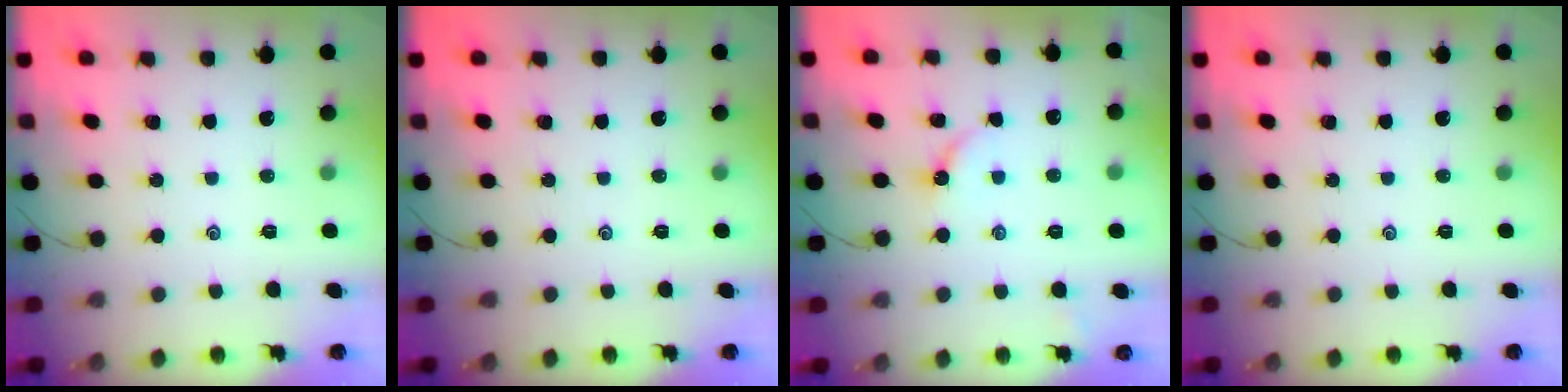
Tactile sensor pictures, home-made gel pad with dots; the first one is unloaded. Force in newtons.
{"total": 0.0}
{"total": 3.8, "press": 3.8, "slide": 0.5}
{"total": 0.0}